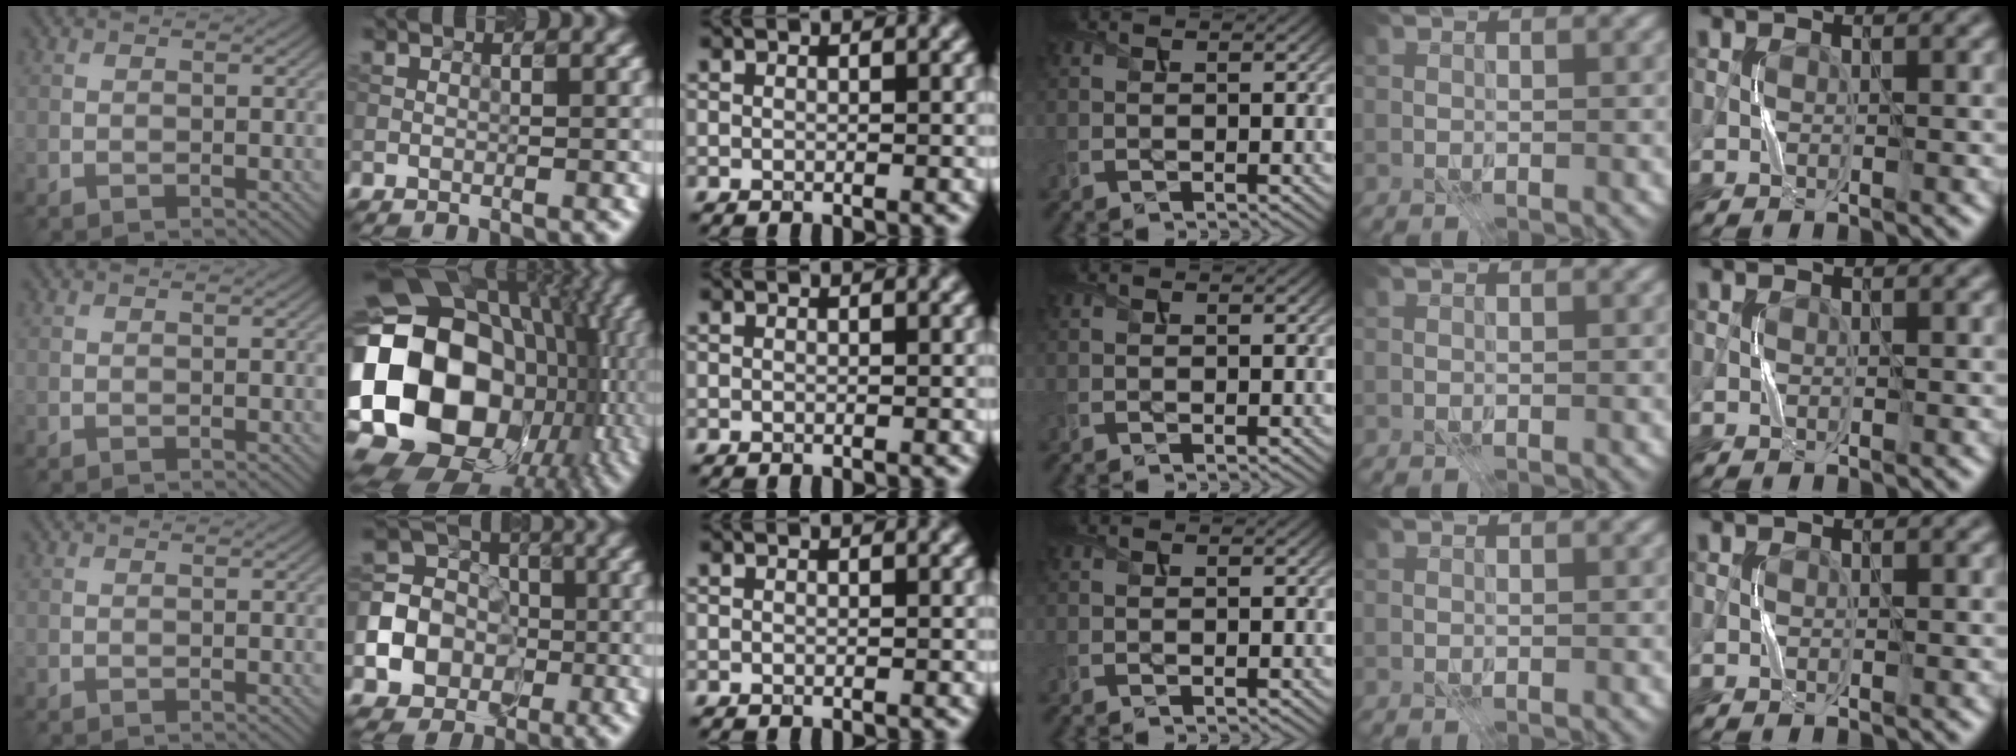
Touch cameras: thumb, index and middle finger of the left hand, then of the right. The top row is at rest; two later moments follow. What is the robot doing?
{"motion": "press", "object": "sticker"}